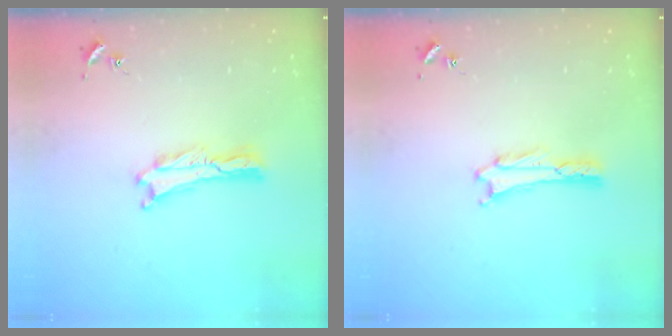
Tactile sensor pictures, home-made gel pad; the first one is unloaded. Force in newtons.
{"total": 1.6, "press": 1.6, "slide": 0.2}